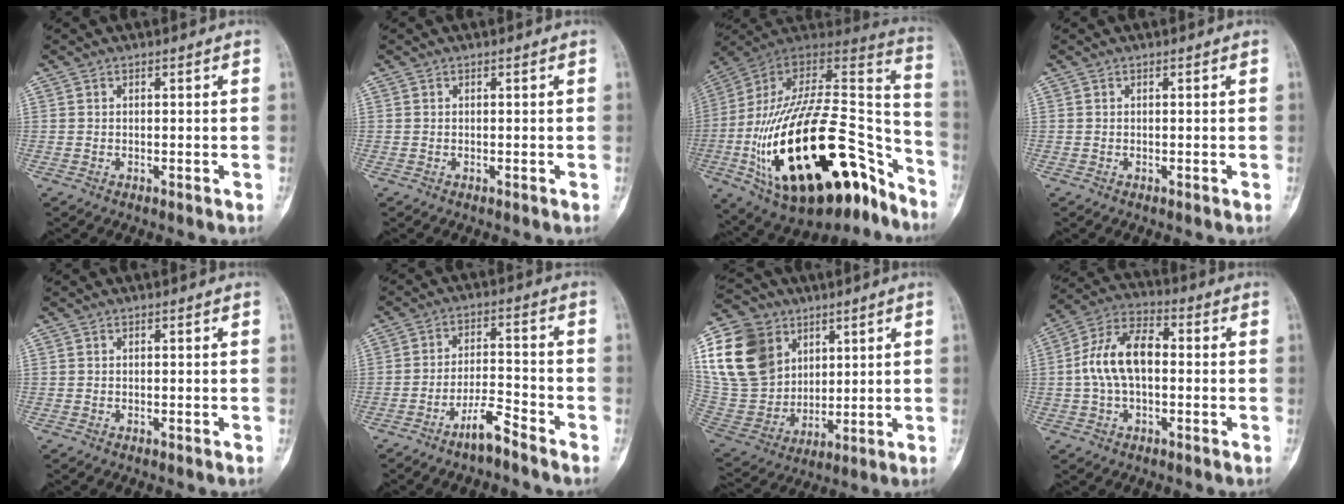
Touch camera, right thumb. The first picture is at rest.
{"total": 0.0}
{"total": 37.2, "force": [-17.3, 17.0, 28.3], "torque": [-0.448, 0.068, -0.271]}
{"total": 0.0}
{"total": 0.0}
{"total": 5.9, "force": [-4.6, 1.0, 3.6], "torque": [-0.062, 0.037, -0.088]}
{"total": 22.2, "force": [8.3, 17.4, 11.0], "torque": [-0.217, -0.002, 0.170]}
{"total": 11.6, "force": [-0.1, 6.7, 9.5], "torque": [-0.178, 0.035, -0.010]}